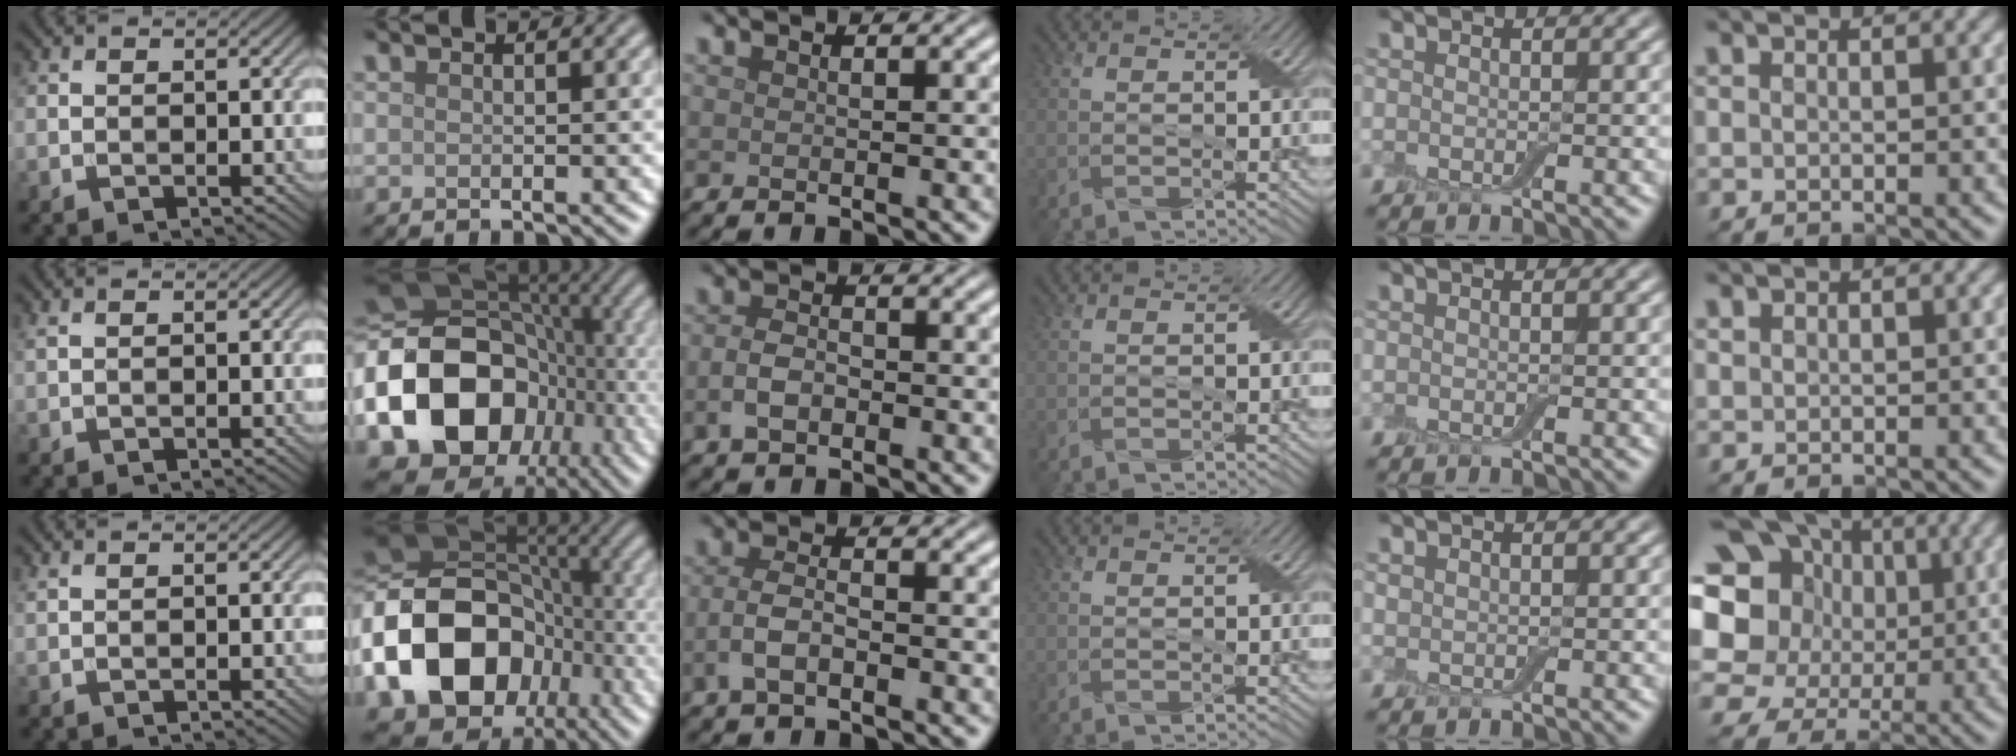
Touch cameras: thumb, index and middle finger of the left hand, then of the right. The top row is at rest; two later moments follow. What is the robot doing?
{"motion": "fold", "object": "aluminum foil"}